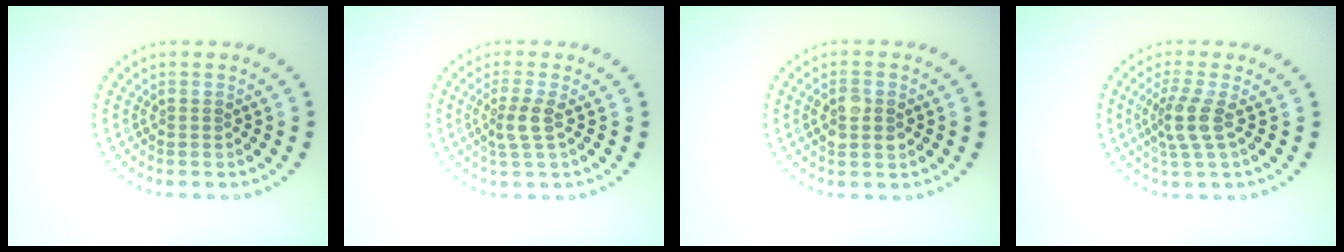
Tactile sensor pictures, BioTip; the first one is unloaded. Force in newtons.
{"total": 2.1, "press": 1.7, "slide": 1.3}
{"total": 2.1, "press": 2.1, "slide": 0.2}
{"total": 2.7, "press": 2.0, "slide": 1.8}